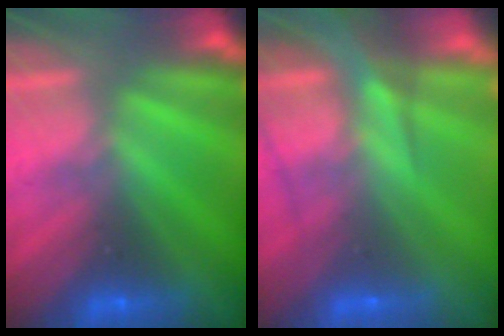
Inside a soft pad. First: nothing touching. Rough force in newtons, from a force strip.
{"total": 7.6}